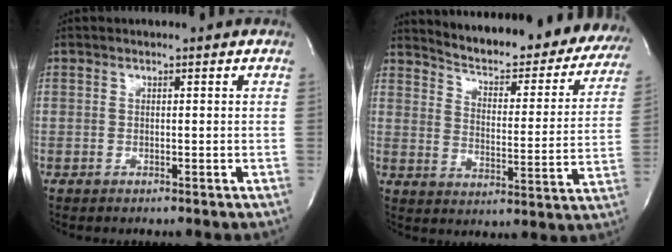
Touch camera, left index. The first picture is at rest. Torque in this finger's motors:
{"motor_torque": [0.09, -0.13, 0.42, 0.05]}